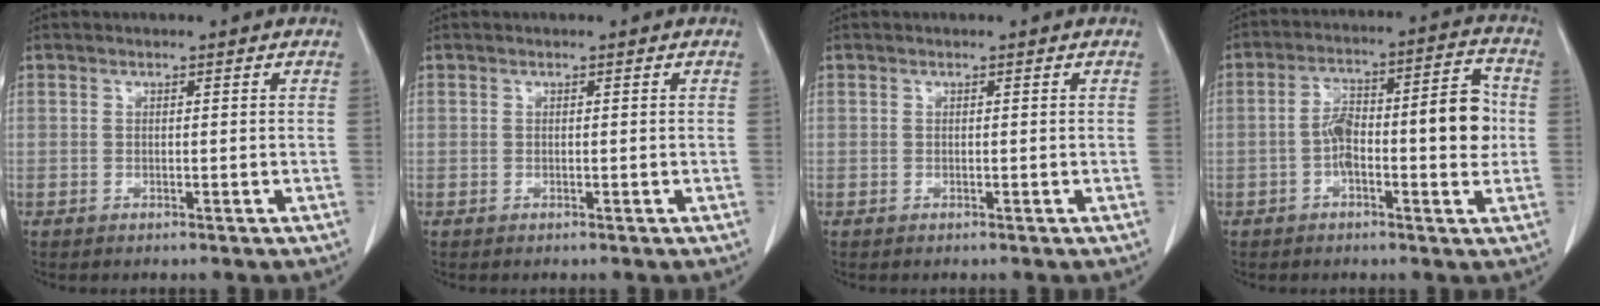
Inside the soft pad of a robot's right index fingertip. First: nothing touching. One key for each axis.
{"total": 0.0}
{"total": 0.0}
{"total": 12.2, "fx": -1.0, "fy": 3.4, "fz": 11.7, "tx": -0.182, "ty": 0.037, "tz": -0.016}